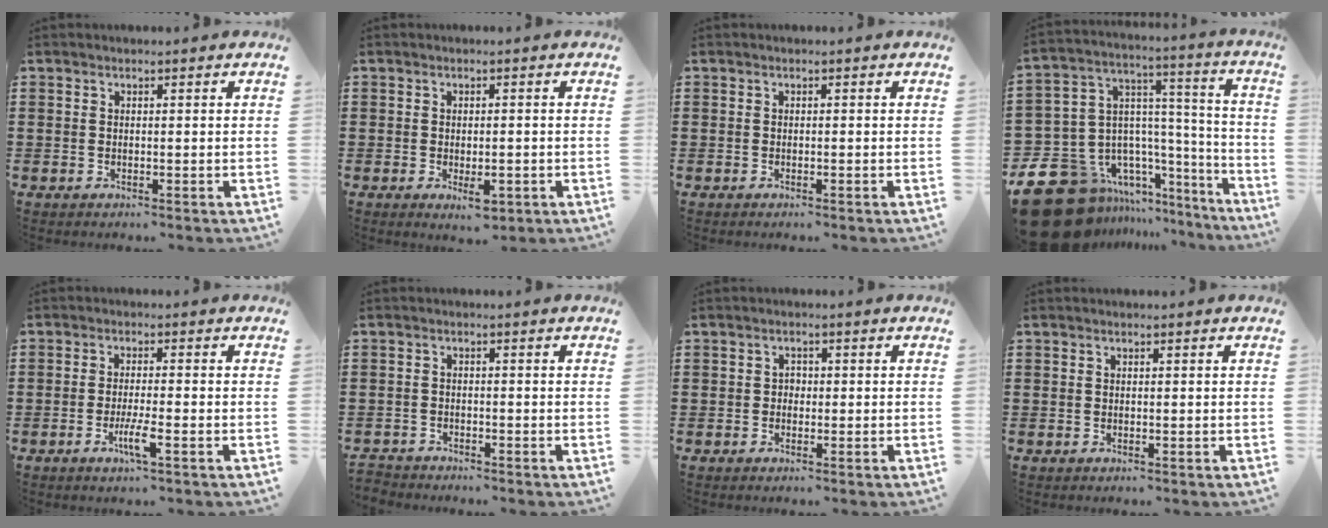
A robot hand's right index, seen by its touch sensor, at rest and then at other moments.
{"total": 2.9, "force": [-1.1, 1.5, 2.3], "torque": [-0.039, 0.003, -0.019]}
{"total": 0.0}
{"total": 14.8, "force": [-9.2, 10.5, 4.8], "torque": [-0.121, 0.010, -0.139]}
{"total": 4.2, "force": [-1.8, 0.3, 3.7], "torque": [-0.068, -0.009, -0.033]}
{"total": 1.7, "force": [-1.6, 0.4, -0.3], "torque": [-0.002, 0.003, -0.038]}
{"total": 1.0, "force": [-0.4, 0.8, 0.5], "torque": [-0.012, 0.001, -0.008]}
{"total": 0.0}